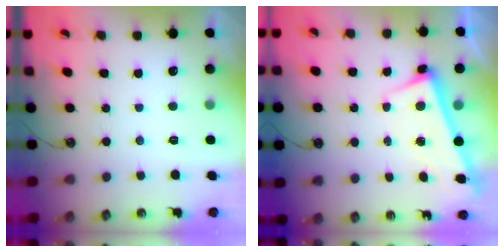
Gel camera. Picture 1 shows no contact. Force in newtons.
{"total": 2.7, "press": 2.7, "slide": 0.7}